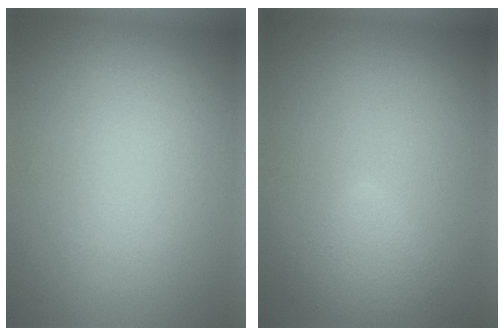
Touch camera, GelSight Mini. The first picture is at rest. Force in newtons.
{"total": 2.6, "press": 2.6, "slide": 0.1}